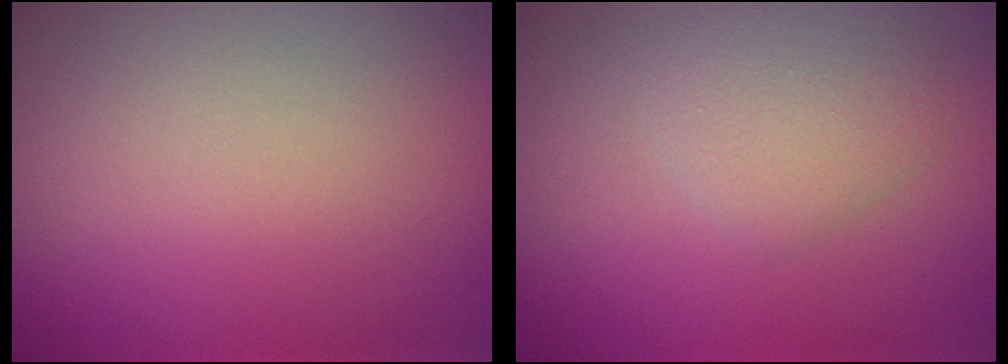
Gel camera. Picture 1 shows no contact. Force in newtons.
{"total": 2.2, "press": 2.2, "slide": 0.1}